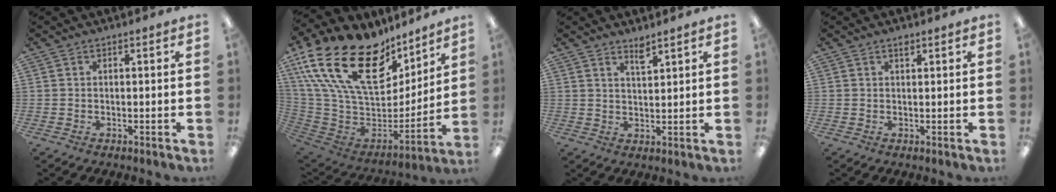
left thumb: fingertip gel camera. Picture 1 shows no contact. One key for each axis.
{"total": 27.4, "fx": 14.7, "fy": 15.5, "fz": 17.2, "tx": -0.324, "ty": -0.097, "tz": 0.280}
{"total": 3.2, "fx": 2.9, "fy": 0.5, "fz": 1.3, "tx": -0.015, "ty": -0.016, "tz": 0.049}
{"total": 1.1, "fx": 0.9, "fy": 0.4, "fz": 0.5, "tx": -0.005, "ty": -0.003, "tz": 0.015}